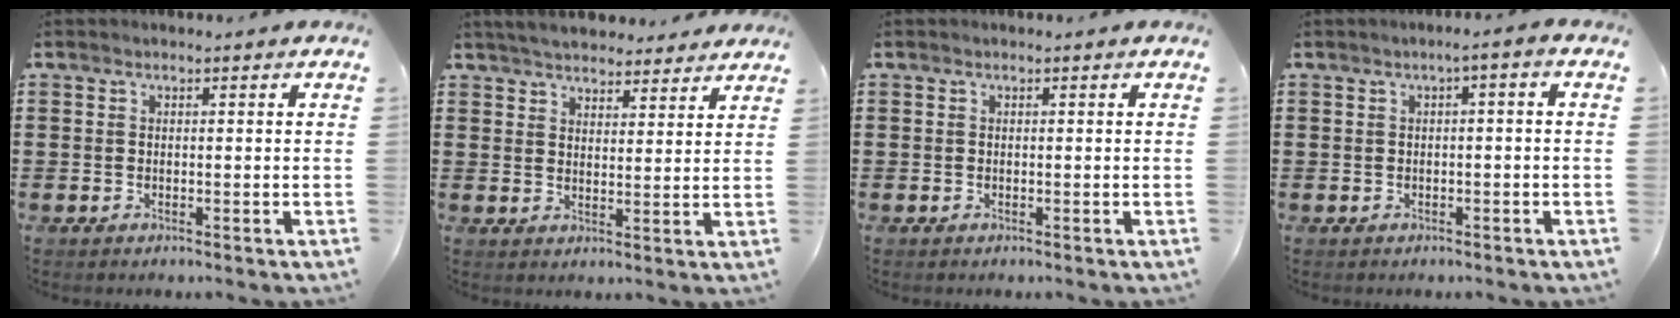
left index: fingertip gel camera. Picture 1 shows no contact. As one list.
[{"total": 4.5, "force": [4.4, 0.6, 0.6], "torque": [-0.026, -0.013, 0.081]}, {"total": 0.0}, {"total": 1.5, "force": [-0.6, 0.1, 1.3], "torque": [-0.023, 0.000, -0.013]}]